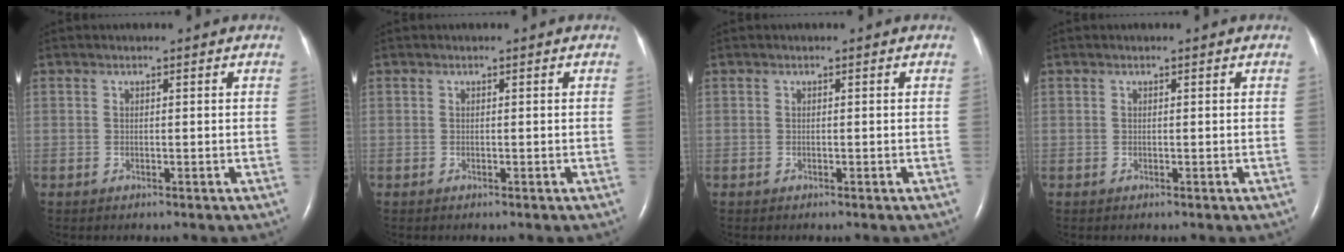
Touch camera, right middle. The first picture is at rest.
{"total": 0.0}
{"total": 0.0}
{"total": 0.0}